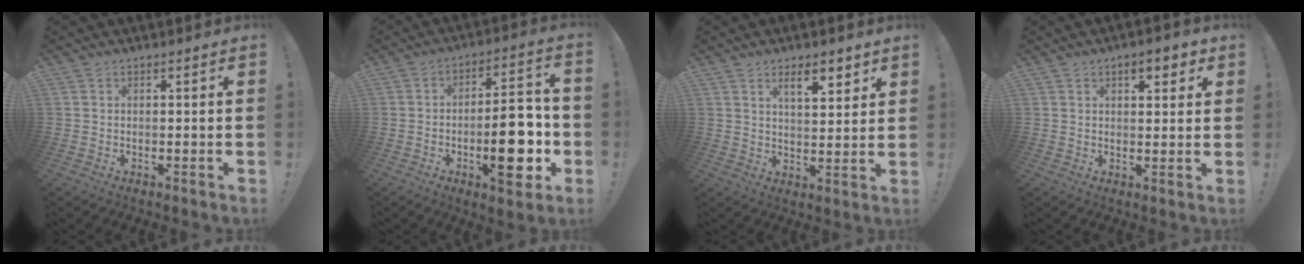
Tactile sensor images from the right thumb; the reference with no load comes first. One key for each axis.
{"total": 17.1, "fx": -4.2, "fy": 6.4, "fz": 15.3, "tx": -0.213, "ty": 0.016, "tz": -0.062}
{"total": 7.8, "fx": 4.8, "fy": 2.3, "fz": 5.7, "tx": -0.081, "ty": -0.021, "tz": 0.078}
{"total": 5.3, "fx": 2.9, "fy": 2.3, "fz": 3.7, "tx": -0.041, "ty": -0.012, "tz": 0.045}